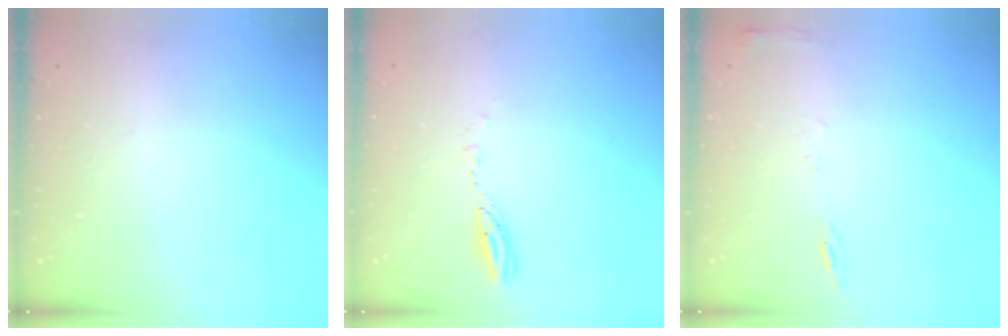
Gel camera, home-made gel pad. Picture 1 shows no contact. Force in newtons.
{"total": 5.2, "press": 5.2, "slide": 0.4}
{"total": 6.0, "press": 6.0, "slide": 0.6}